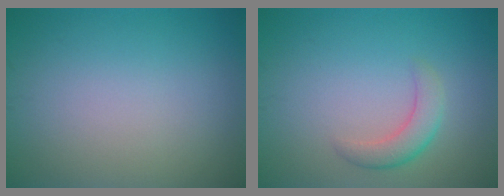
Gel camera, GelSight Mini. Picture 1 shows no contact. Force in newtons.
{"total": 2.5, "press": 2.5, "slide": 0.0}